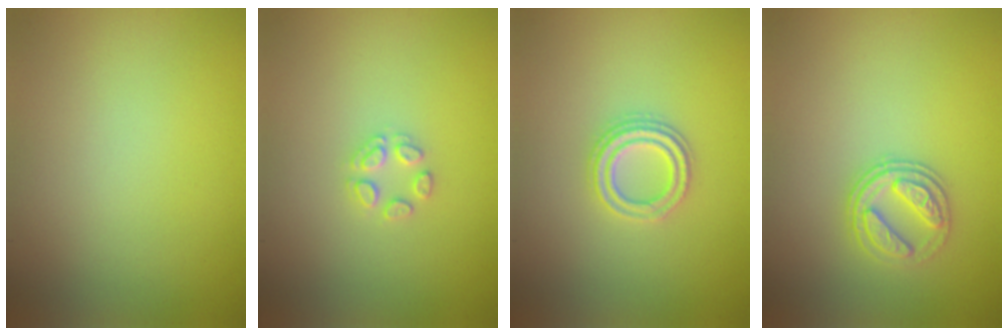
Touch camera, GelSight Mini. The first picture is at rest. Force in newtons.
{"total": 1.7, "press": 1.6, "slide": 0.2}
{"total": 2.7, "press": 2.5, "slide": 1.2}
{"total": 2.8, "press": 2.6, "slide": 1.2}